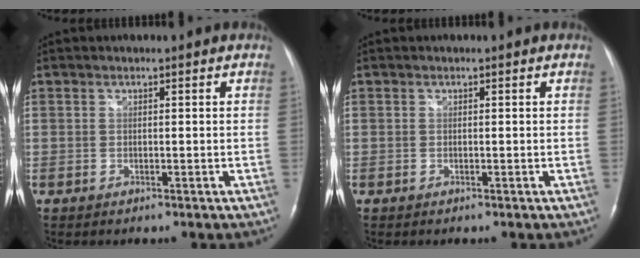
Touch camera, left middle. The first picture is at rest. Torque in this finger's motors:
{"motor_torque": [0.00, 0.00, 0.00, 0.00]}